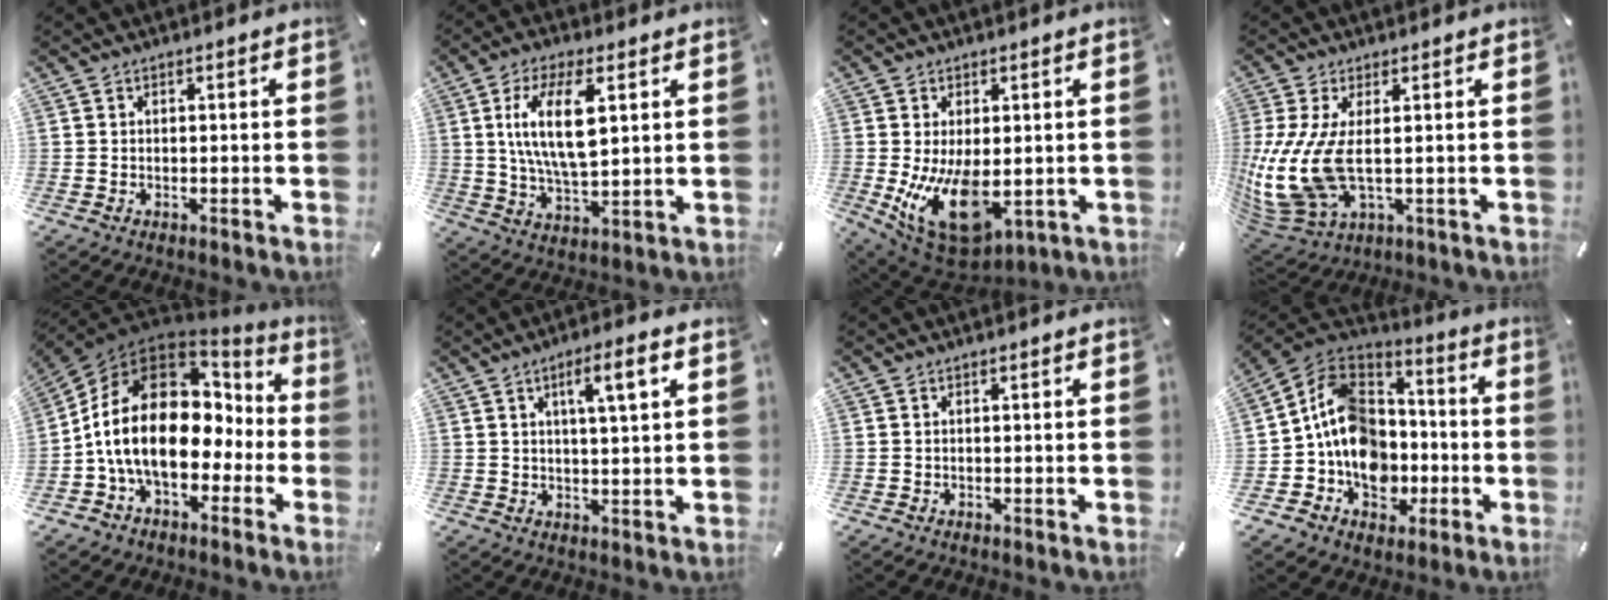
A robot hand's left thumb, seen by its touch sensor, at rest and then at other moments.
{"total": 13.4, "force": [4.0, 5.7, 11.5], "torque": [-0.235, -0.004, 0.062]}
{"total": 15.0, "force": [-1.4, 8.8, 12.1], "torque": [-0.217, -0.014, -0.013]}
{"total": 14.0, "force": [1.1, 6.9, 12.2], "torque": [-0.281, -0.020, 0.023]}
{"total": 21.5, "force": [-0.4, 14.8, 15.5], "torque": [-0.296, 0.004, -0.004]}
{"total": 7.1, "force": [3.2, 1.3, 6.2], "torque": [-0.104, -0.007, 0.046]}
{"total": 0.0}
{"total": 15.5, "force": [-3.4, 12.8, 8.0], "torque": [-0.148, 0.019, -0.056]}